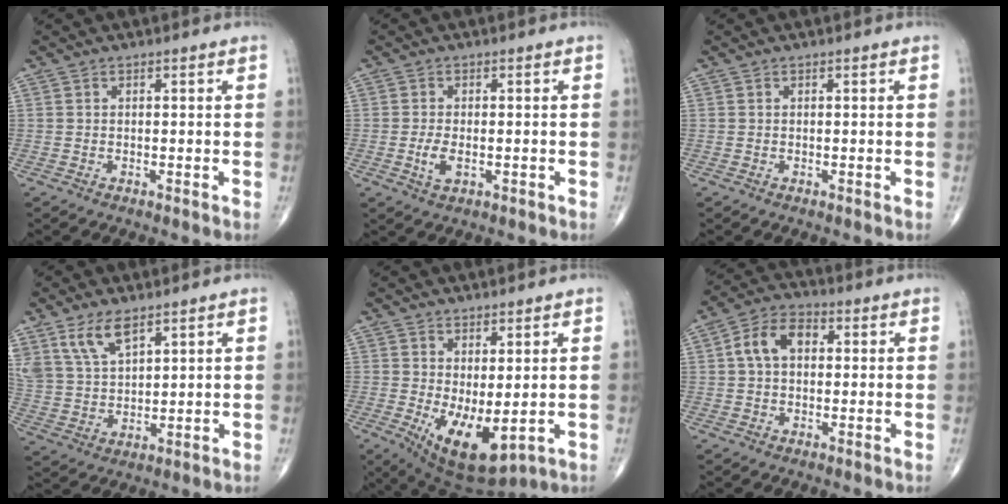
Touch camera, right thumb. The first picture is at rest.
{"total": 3.4, "force": [-0.8, 1.7, 2.8], "torque": [-0.060, -0.004, -0.014]}
{"total": 0.0}
{"total": 8.6, "force": [5.7, 3.7, 5.3], "torque": [-0.098, -0.019, 0.122]}
{"total": 10.5, "force": [-1.3, 4.6, 9.3], "torque": [-0.147, -0.020, 0.002]}
{"total": 7.7, "force": [1.1, 5.0, 5.6], "torque": [-0.099, 0.024, 0.013]}